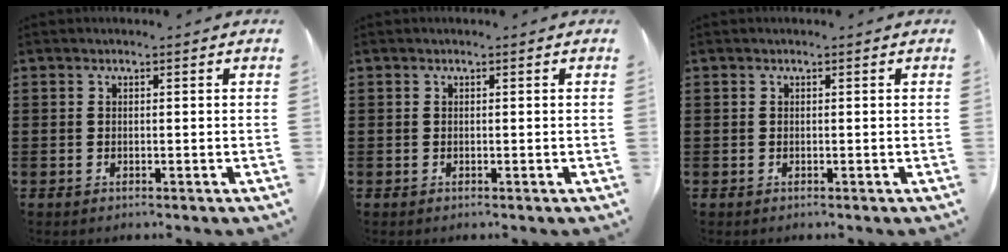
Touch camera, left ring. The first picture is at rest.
{"total": 0.0}
{"total": 0.0}